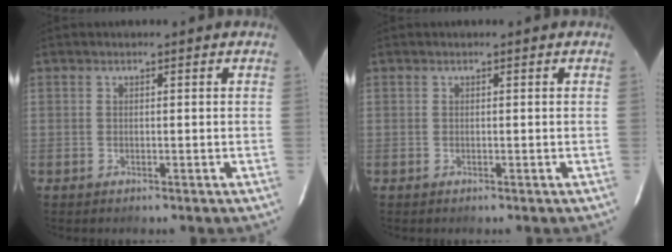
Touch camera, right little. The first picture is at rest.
{"total": 0.0}